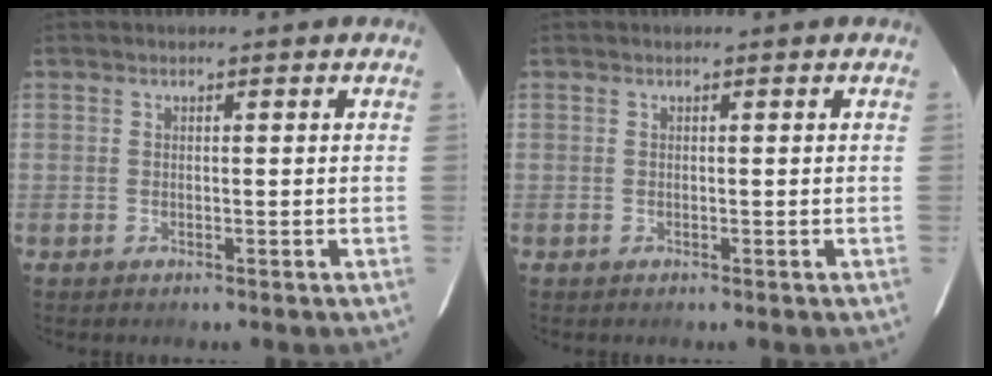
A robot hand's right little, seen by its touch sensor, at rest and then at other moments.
{"total": 0.0}